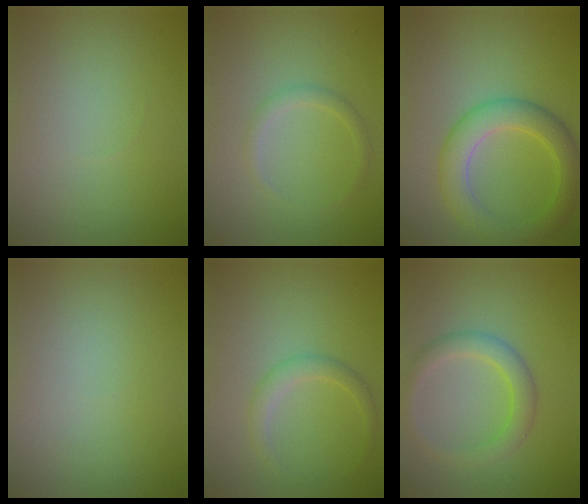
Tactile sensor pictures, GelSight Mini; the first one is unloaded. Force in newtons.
{"total": 1.2, "press": 1.2, "slide": 0.1}
{"total": 4.7, "press": 4.7, "slide": 0.0}
{"total": 0.0}
{"total": 1.7, "press": 1.7, "slide": 0.1}
{"total": 2.8, "press": 2.8, "slide": 0.1}